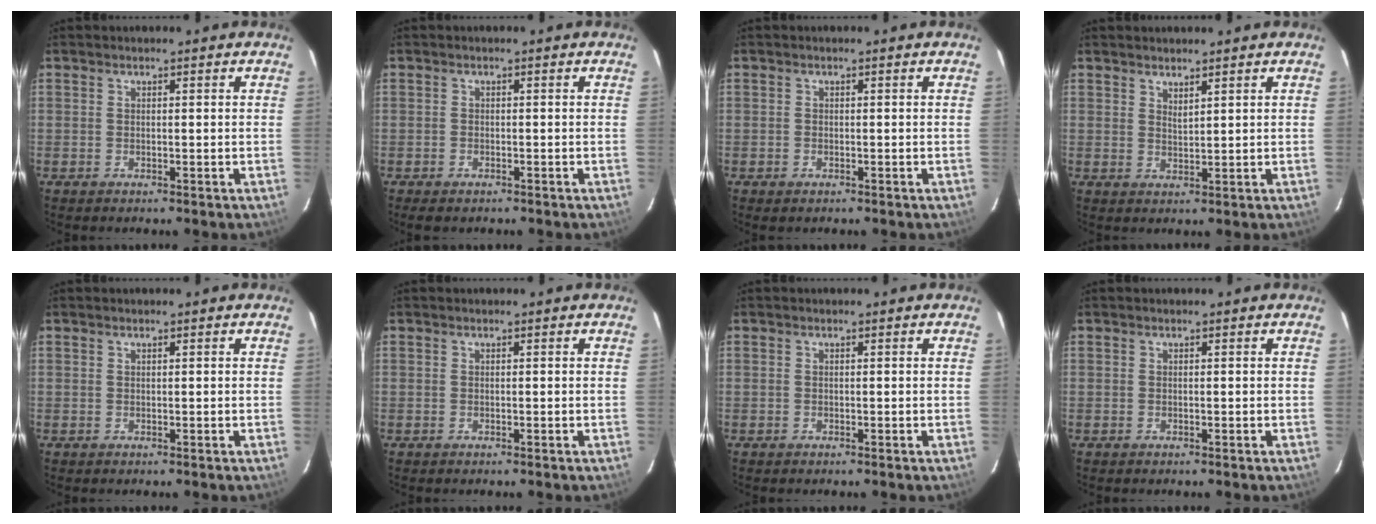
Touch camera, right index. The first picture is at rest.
{"total": 2.4, "force": [-1.8, 1.2, 1.0], "torque": [-0.021, -0.005, -0.028]}
{"total": 0.7, "force": [-0.4, 0.5, 0.2], "torque": [-0.002, 0.000, -0.007]}
{"total": 1.9, "force": [1.6, 0.3, 0.9], "torque": [-0.016, -0.002, 0.028]}
{"total": 0.0}
{"total": 0.0}
{"total": 0.0}
{"total": 0.0}